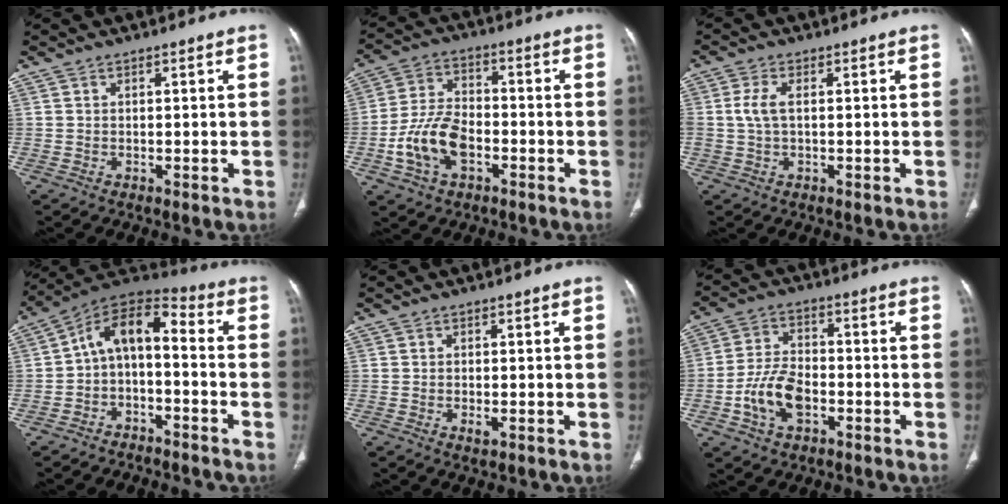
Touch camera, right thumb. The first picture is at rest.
{"total": 11.4, "force": [-3.8, 7.0, 8.2], "torque": [-0.156, 0.025, -0.071]}
{"total": 3.9, "force": [0.3, 1.9, 3.4], "torque": [-0.088, 0.005, 0.004]}
{"total": 11.0, "force": [-2.6, 6.1, 8.7], "torque": [-0.136, 0.079, -0.054]}
{"total": 1.4, "force": [-0.5, 0.6, 1.2], "torque": [-0.023, -0.003, -0.008]}
{"total": 9.6, "force": [-3.2, 5.9, 6.9], "torque": [-0.126, 0.021, -0.061]}